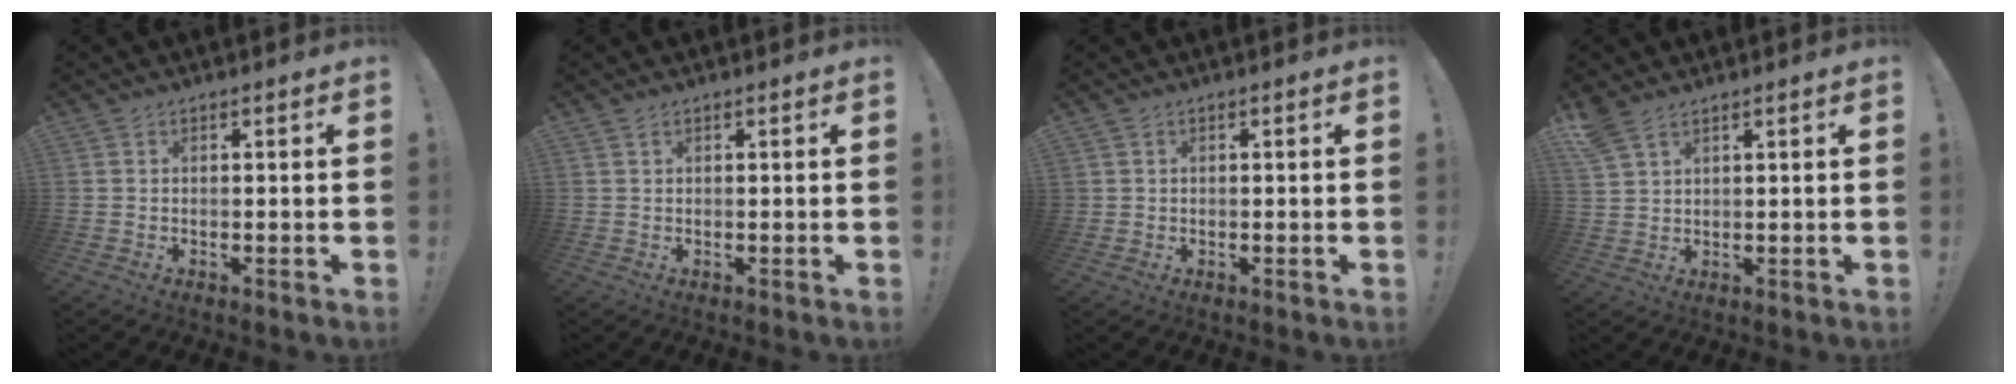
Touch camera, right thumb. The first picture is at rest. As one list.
[{"total": 0.6, "force": [0.5, 0.2, 0.4], "torque": [-0.010, 0.002, 0.009]}, {"total": 1.0, "force": [0.2, 0.9, 0.1], "torque": [0.006, -0.002, 0.002]}, {"total": 5.1, "force": [3.7, 2.2, 2.8], "torque": [-0.052, -0.015, 0.073]}]